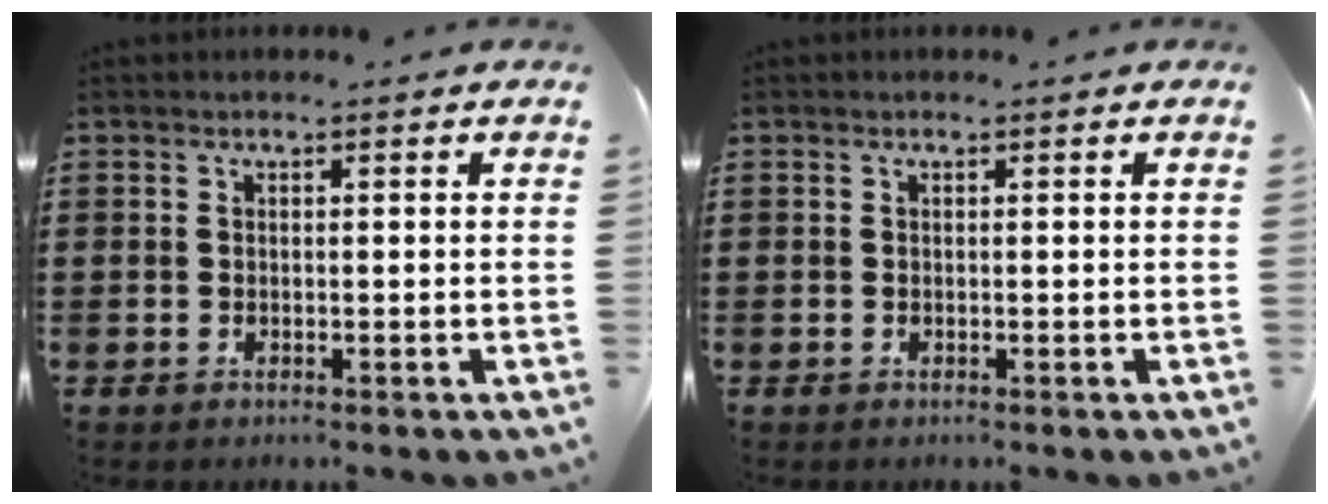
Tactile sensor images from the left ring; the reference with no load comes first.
{"total": 0.0}